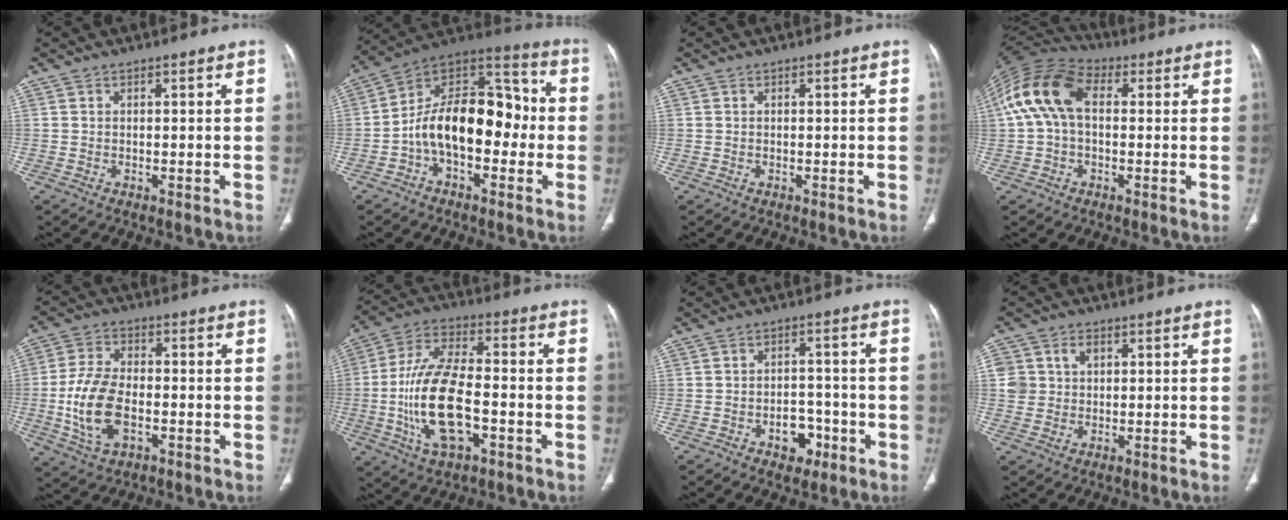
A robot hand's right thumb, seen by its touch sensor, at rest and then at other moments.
{"total": 18.7, "force": [-2.7, 10.9, 15.0], "torque": [-0.218, 0.061, -0.055]}
{"total": 0.0}
{"total": 13.7, "force": [1.8, 8.7, 10.4], "torque": [-0.213, 0.041, 0.024]}
{"total": 12.3, "force": [-2.6, 7.0, 9.7], "torque": [-0.196, 0.010, -0.046]}
{"total": 17.1, "force": [-3.8, 7.7, 14.7], "torque": [-0.293, 0.023, -0.068]}
{"total": 5.9, "force": [-2.8, 4.1, 3.2], "torque": [-0.020, 0.028, -0.036]}
{"total": 5.5, "force": [1.6, 4.7, 2.4], "torque": [-0.028, -0.001, 0.036]}